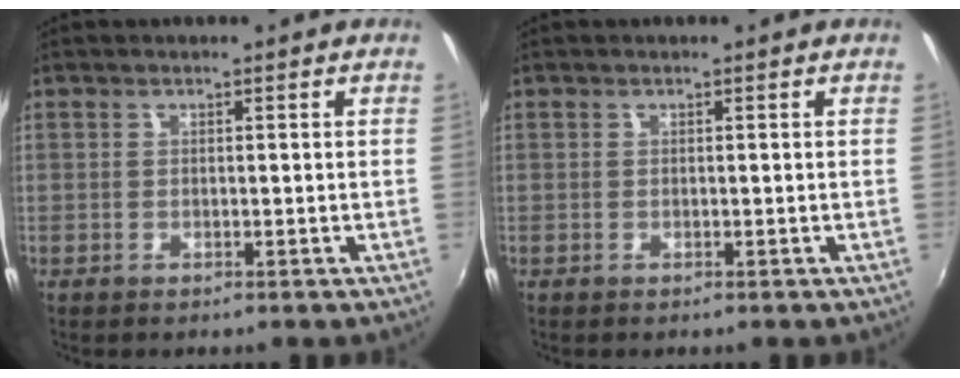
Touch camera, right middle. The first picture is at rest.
{"total": 0.0}